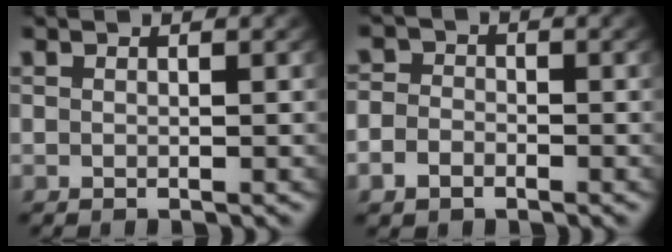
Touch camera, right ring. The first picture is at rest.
{"total": 3.5, "force": [-1.5, 3.1, 0.8], "torque": [-0.026, -0.014, -0.027]}